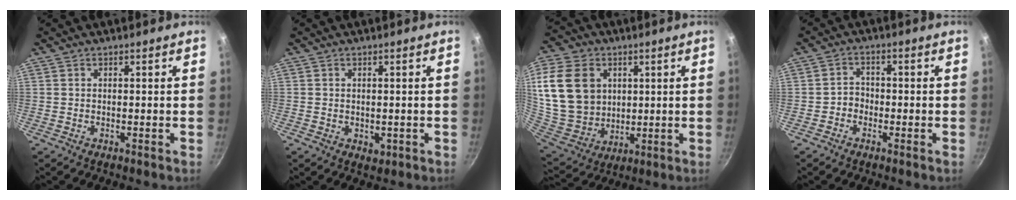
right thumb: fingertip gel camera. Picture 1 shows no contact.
{"total": 2.1, "force": [-0.3, 1.7, 1.2], "torque": [-0.015, -0.004, -0.001]}
{"total": 19.7, "force": [5.0, 15.4, 11.4], "torque": [-0.210, -0.015, 0.111]}
{"total": 2.8, "force": [-1.2, 2.3, 1.0], "torque": [0.005, 0.019, -0.025]}